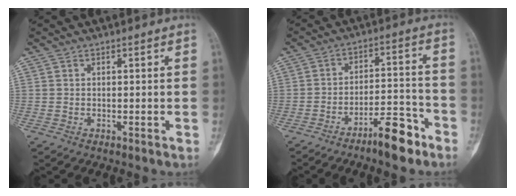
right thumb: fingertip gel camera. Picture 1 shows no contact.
{"total": 9.0, "force": [-6.3, 2.5, 5.9], "torque": [-0.091, 0.059, -0.100]}